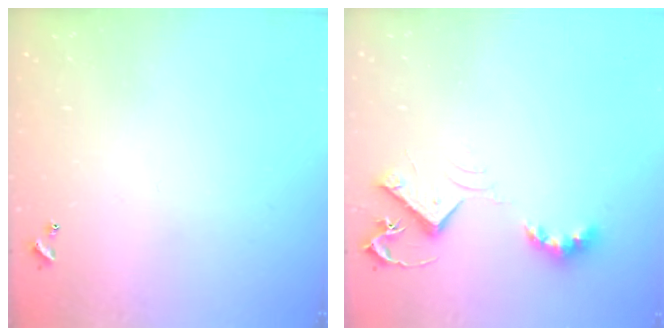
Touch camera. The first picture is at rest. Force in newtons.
{"total": 8.2, "press": 8.2, "slide": 0.5}